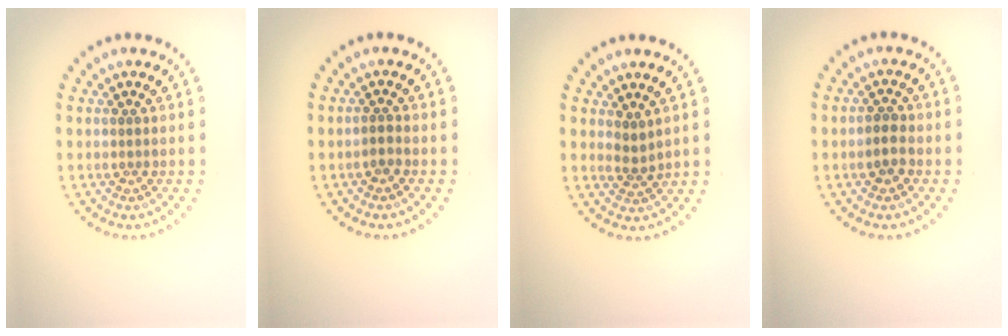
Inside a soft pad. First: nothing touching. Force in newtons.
{"total": 1.0, "press": 0.8, "slide": 0.5}
{"total": 1.7, "press": 1.1, "slide": 1.3}
{"total": 1.9, "press": 1.9, "slide": 0.4}